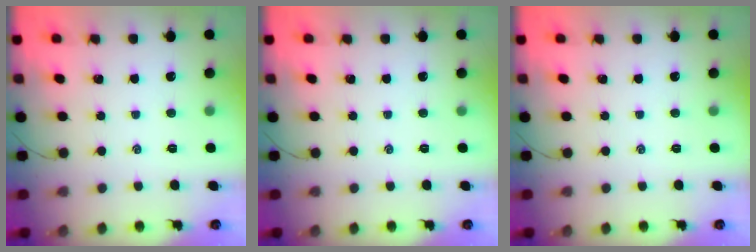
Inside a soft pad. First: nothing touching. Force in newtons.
{"total": 0.0}
{"total": 0.0}